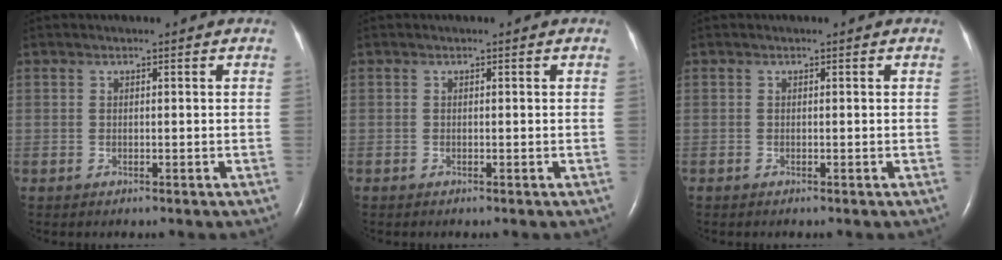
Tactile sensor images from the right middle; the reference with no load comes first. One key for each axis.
{"total": 0.0}
{"total": 0.0}